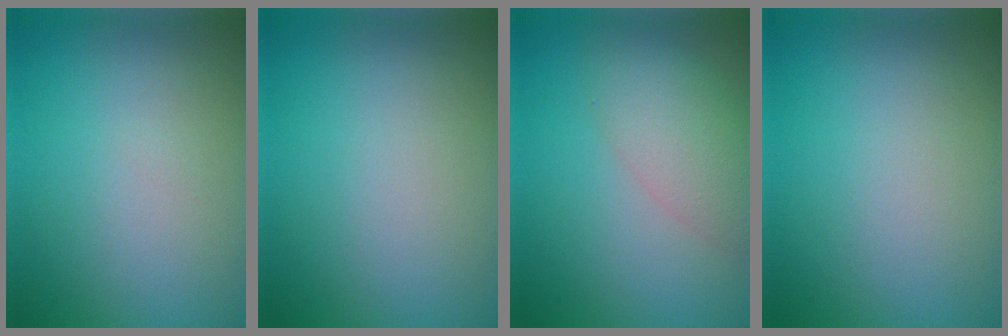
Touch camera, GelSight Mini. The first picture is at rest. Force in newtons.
{"total": 0.0}
{"total": 4.9, "press": 4.9, "slide": 0.2}
{"total": 0.0}